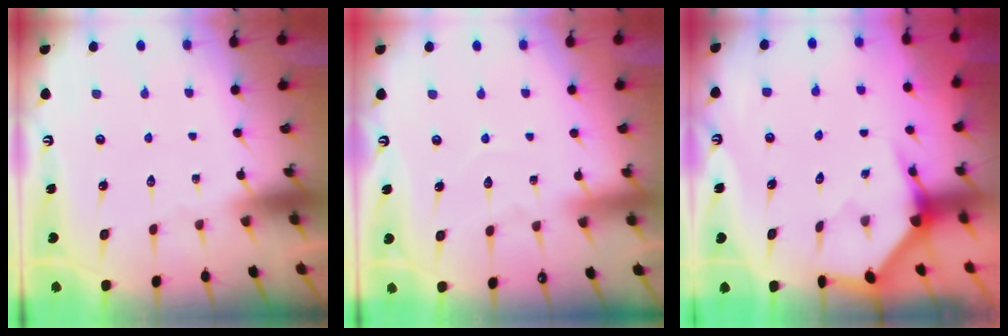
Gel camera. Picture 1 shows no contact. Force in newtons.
{"total": 4.2, "press": 4.2, "slide": 0.4}
{"total": 4.1, "press": 4.1, "slide": 0.4}